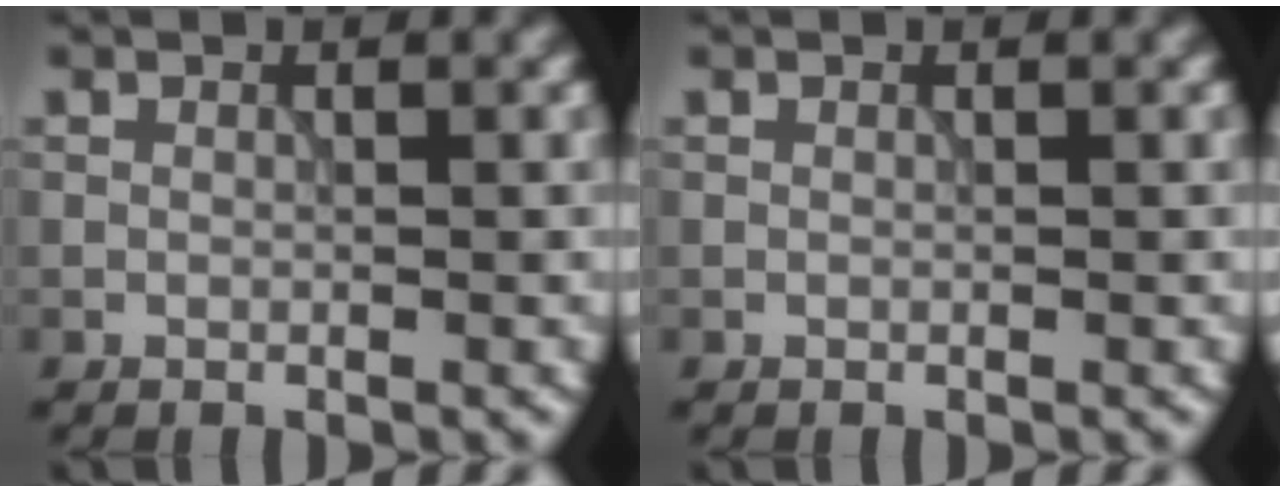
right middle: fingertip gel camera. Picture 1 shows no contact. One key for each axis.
{"total": 0.0}